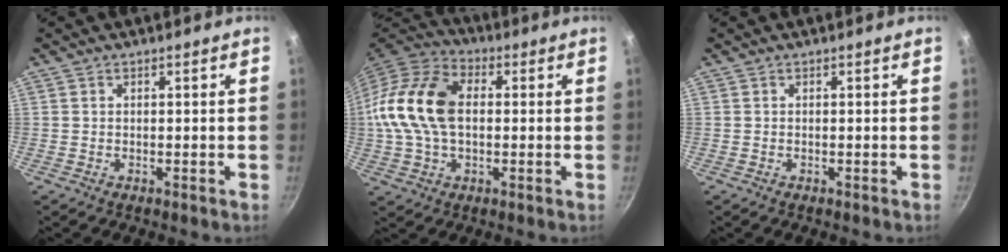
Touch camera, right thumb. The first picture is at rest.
{"total": 17.7, "force": [0.9, 11.5, 13.5], "torque": [-0.254, 0.031, 0.003]}
{"total": 0.0}